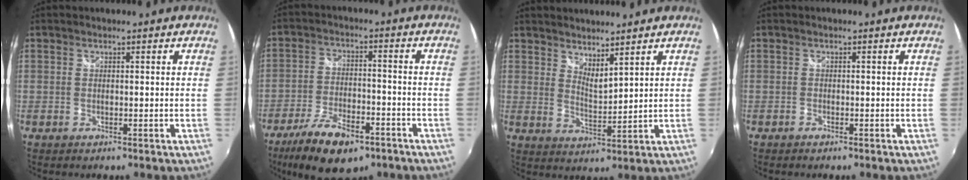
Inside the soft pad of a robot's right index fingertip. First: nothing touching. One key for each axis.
{"total": 14.7, "fx": -9.6, "fy": 6.0, "fz": 9.4, "tx": -0.200, "ty": -0.028, "tz": -0.161}
{"total": 4.9, "fx": 4.3, "fy": 0.9, "fz": 2.2, "tx": -0.032, "ty": -0.007, "tz": 0.073}
{"total": 0.6, "fx": -0.5, "fy": 0.3, "fz": 0.2, "tx": -0.005, "ty": 0.000, "tz": -0.011}